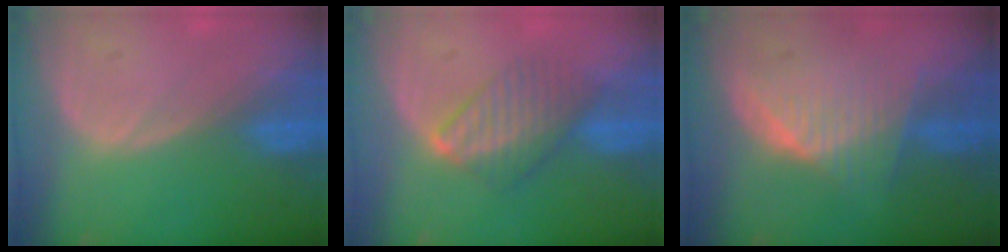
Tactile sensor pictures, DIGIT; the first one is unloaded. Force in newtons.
{"total": 5.7, "press": 5.6, "slide": 0.6}
{"total": 6.5, "press": 6.2, "slide": 1.8}